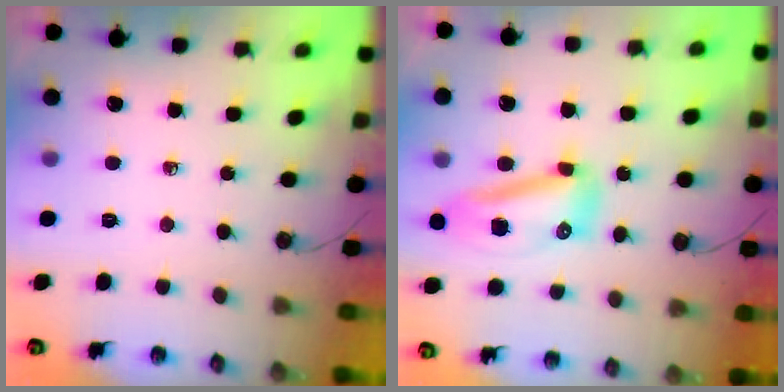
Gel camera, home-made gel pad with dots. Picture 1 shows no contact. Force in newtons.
{"total": 11.9, "press": 11.9, "slide": 0.3}